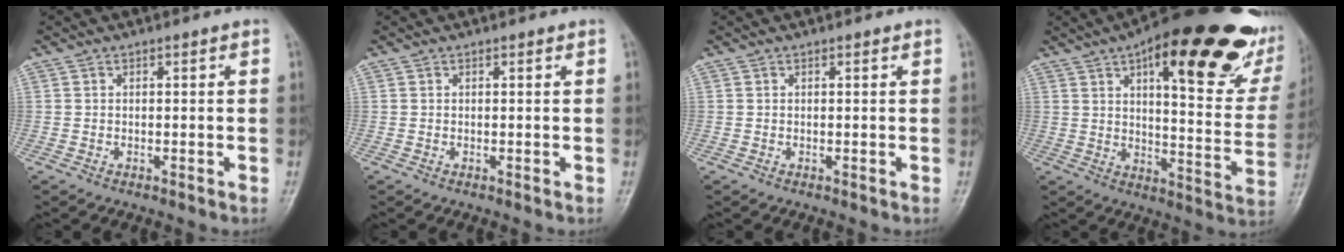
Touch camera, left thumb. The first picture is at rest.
{"total": 0.0}
{"total": 0.0}
{"total": 30.8, "force": [17.1, 10.3, 23.4], "torque": [-0.286, -0.038, 0.234]}